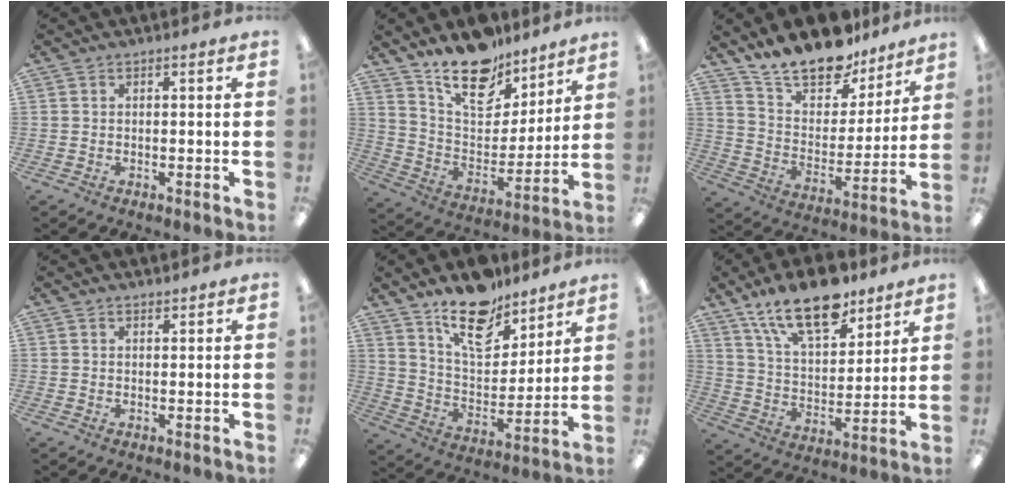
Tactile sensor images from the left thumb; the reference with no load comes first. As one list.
[{"total": 16.8, "force": [13.2, 7.9, 6.7], "torque": [-0.117, -0.089, 0.238]}, {"total": 16.5, "force": [14.4, 6.3, 5.0], "torque": [-0.102, -0.109, 0.260]}, {"total": 1.1, "force": [1.0, 0.3, 0.1], "torque": [-0.003, -0.001, 0.020]}, {"total": 15.9, "force": [12.1, 7.3, 7.2], "torque": [-0.119, -0.072, 0.216]}, {"total": 18.5, "force": [12.9, 7.8, 10.7], "torque": [-0.187, -0.058, 0.222]}]